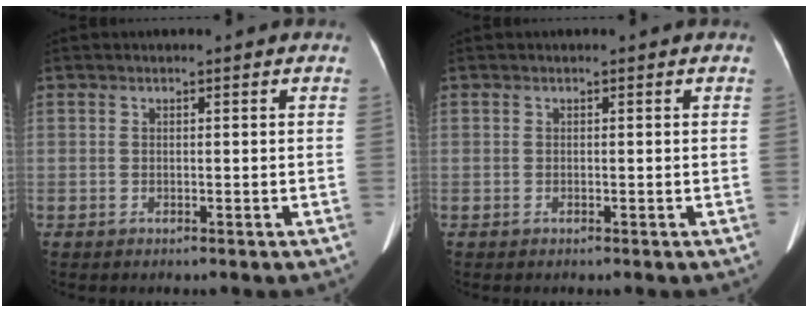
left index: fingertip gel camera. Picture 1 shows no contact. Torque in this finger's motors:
{"motor_torque": [0.02, -0.02, -0.02, -0.01]}